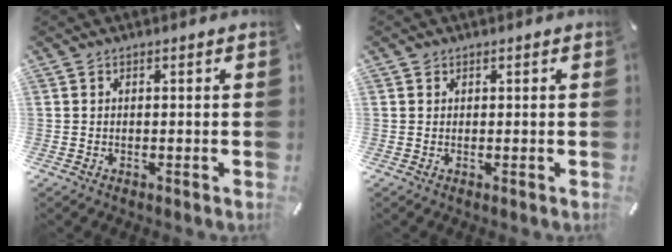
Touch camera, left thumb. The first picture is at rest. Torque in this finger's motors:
{"motor_torque": [-0.22, -0.12, 0.06, 0.01, 0.00]}